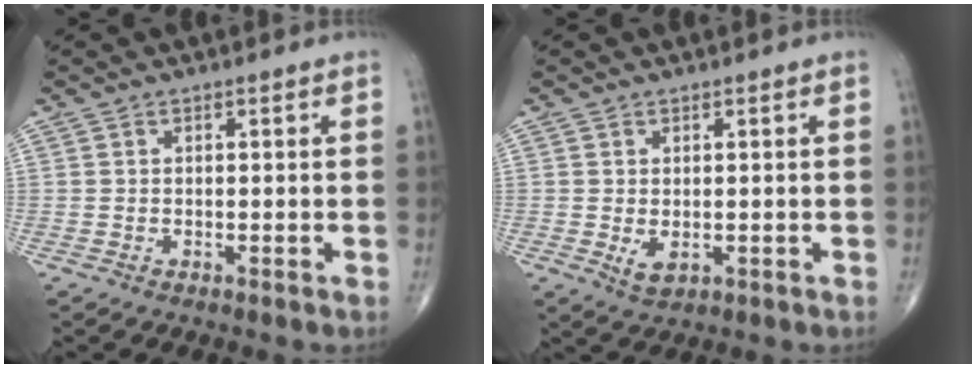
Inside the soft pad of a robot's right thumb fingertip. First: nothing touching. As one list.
[{"total": 2.8, "force": [-0.3, 1.6, 2.2], "torque": [-0.032, -0.006, 0.004]}]